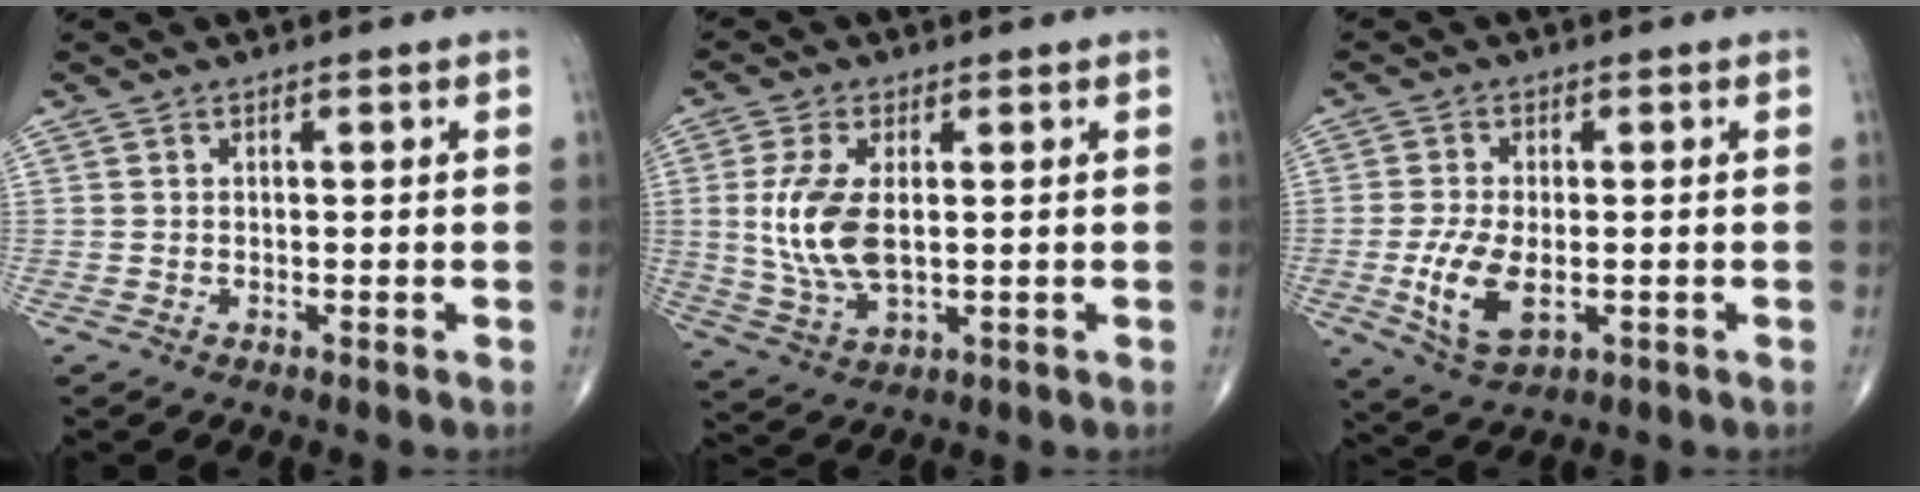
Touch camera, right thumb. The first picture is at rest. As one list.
[{"total": 10.3, "force": [0.9, 5.1, 8.8], "torque": [-0.192, -0.010, 0.026]}, {"total": 8.7, "force": [-1.8, 4.5, 7.3], "torque": [-0.147, -0.009, -0.025]}]